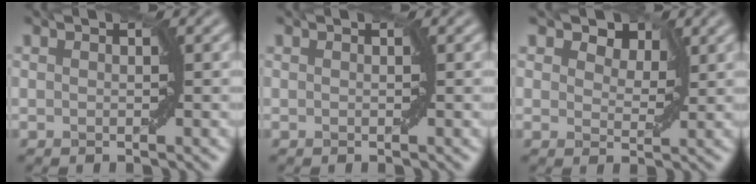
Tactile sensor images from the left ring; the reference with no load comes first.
{"total": 0.0}
{"total": 3.7, "force": [2.3, 2.1, 2.0], "torque": [-0.028, 0.001, 0.027]}